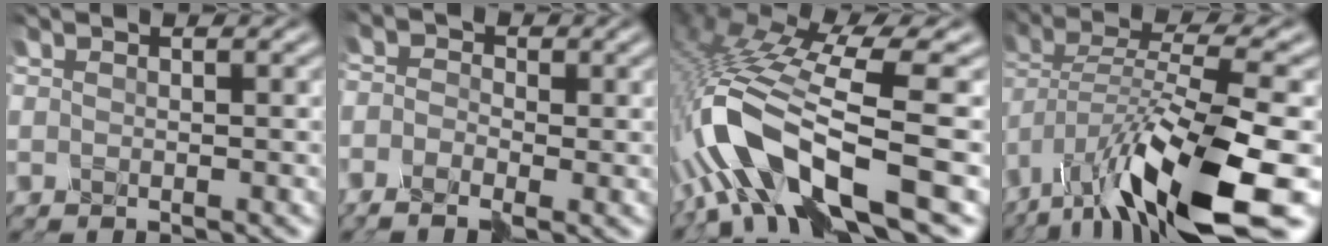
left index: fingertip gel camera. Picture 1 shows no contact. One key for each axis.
{"total": 2.3, "fx": -2.0, "fy": 1.1, "fz": 0.1, "tx": -0.001, "ty": 0.003, "tz": -0.042}
{"total": 10.1, "fx": -3.5, "fy": 3.0, "fz": 9.0, "tx": -0.187, "ty": 0.018, "tz": -0.069}
{"total": 11.3, "fx": -6.5, "fy": 3.0, "fz": 8.7, "tx": -0.170, "ty": 0.015, "tz": -0.113}